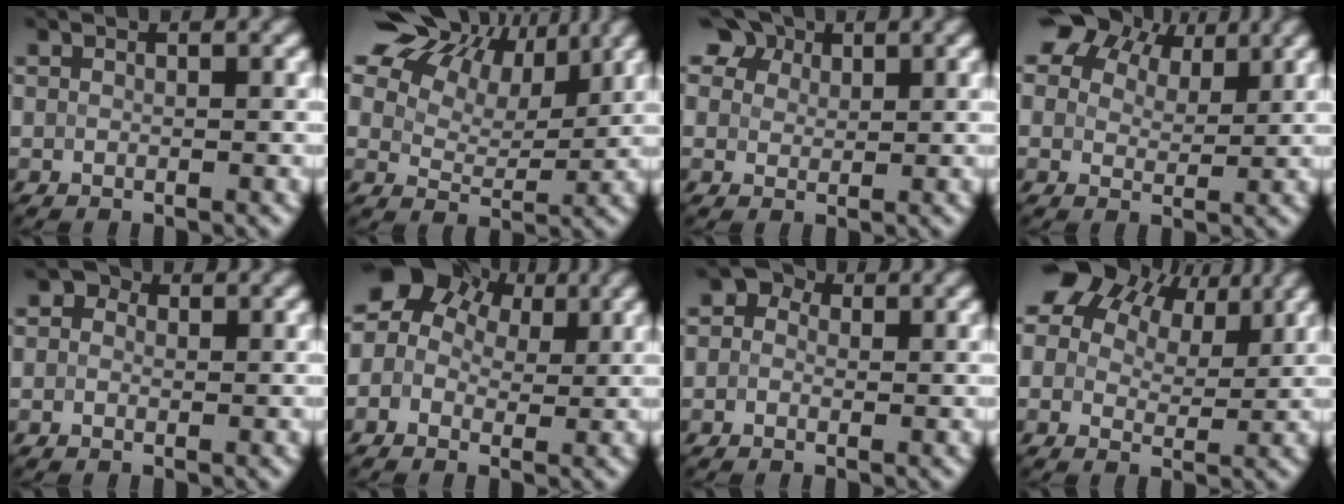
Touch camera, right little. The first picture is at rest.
{"total": 17.4, "force": [9.4, 10.7, 10.0], "torque": [-0.221, 0.043, 0.175]}
{"total": 9.5, "force": [5.0, 6.8, 4.2], "torque": [-0.132, 0.020, 0.081]}
{"total": 13.0, "force": [7.0, 8.4, 7.1], "torque": [-0.175, 0.037, 0.132]}
{"total": 2.5, "force": [1.2, 2.0, 0.9], "torque": [-0.027, 0.016, 0.000]}
{"total": 11.2, "force": [4.7, 8.5, 5.7], "torque": [-0.133, 0.044, 0.045]}
{"total": 2.9, "force": [0.8, 2.6, 0.9], "torque": [-0.026, 0.023, -0.014]}
{"total": 15.9, "force": [8.7, 9.1, 9.8], "torque": [-0.221, 0.055, 0.140]}